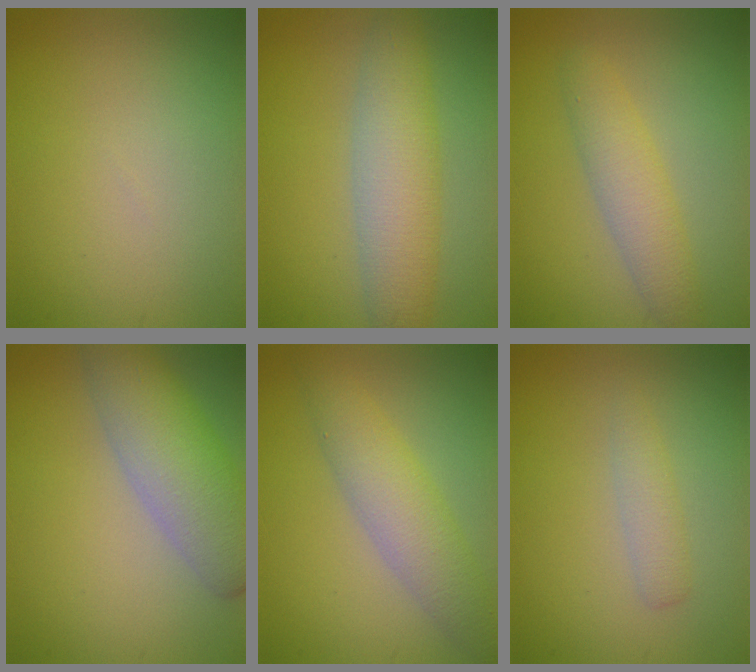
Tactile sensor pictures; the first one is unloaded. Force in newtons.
{"total": 5.1, "press": 5.1, "slide": 0.3}
{"total": 3.5, "press": 3.5, "slide": 0.0}
{"total": 6.3, "press": 6.3, "slide": 0.6}
{"total": 4.5, "press": 4.5, "slide": 0.1}
{"total": 1.7, "press": 1.7, "slide": 0.1}